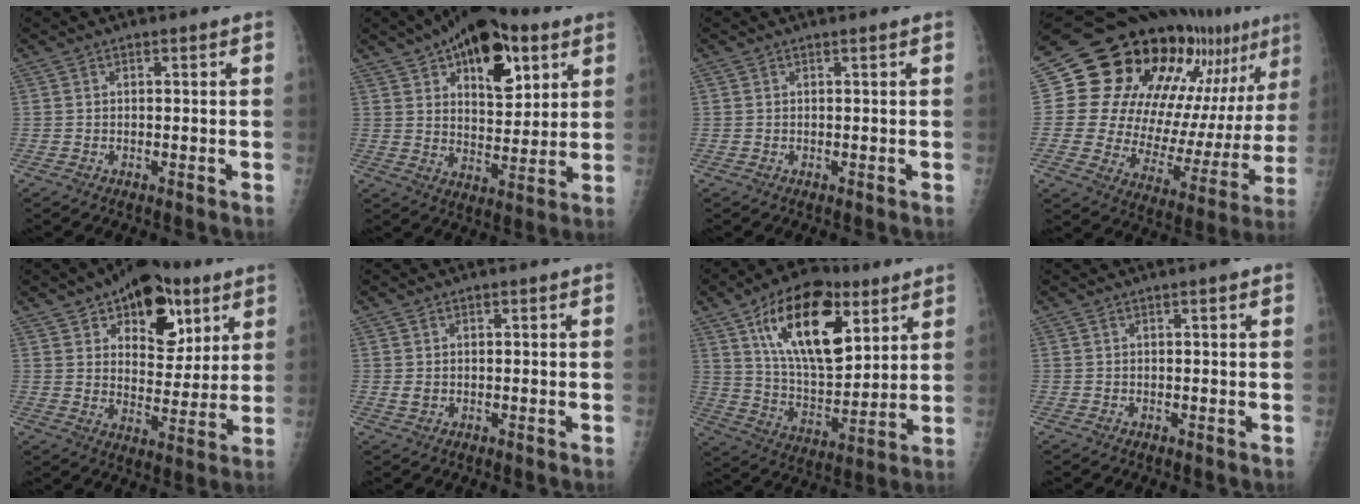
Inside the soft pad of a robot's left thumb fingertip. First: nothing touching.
{"total": 17.4, "force": [8.2, 9.1, 12.4], "torque": [-0.133, -0.026, 0.125]}
{"total": 0.0}
{"total": 27.2, "force": [14.8, 12.3, 19.2], "torque": [-0.255, -0.030, 0.224]}
{"total": 16.8, "force": [8.7, 9.6, 10.6], "torque": [-0.093, -0.035, 0.132]}
{"total": 1.9, "force": [0.1, 1.5, 1.1], "torque": [-0.015, -0.001, 0.005]}
{"total": 22.0, "force": [10.0, 10.8, 16.3], "torque": [-0.234, -0.041, 0.172]}
{"total": 1.1, "force": [0.6, 0.2, 0.9], "torque": [-0.014, 0.001, 0.005]}